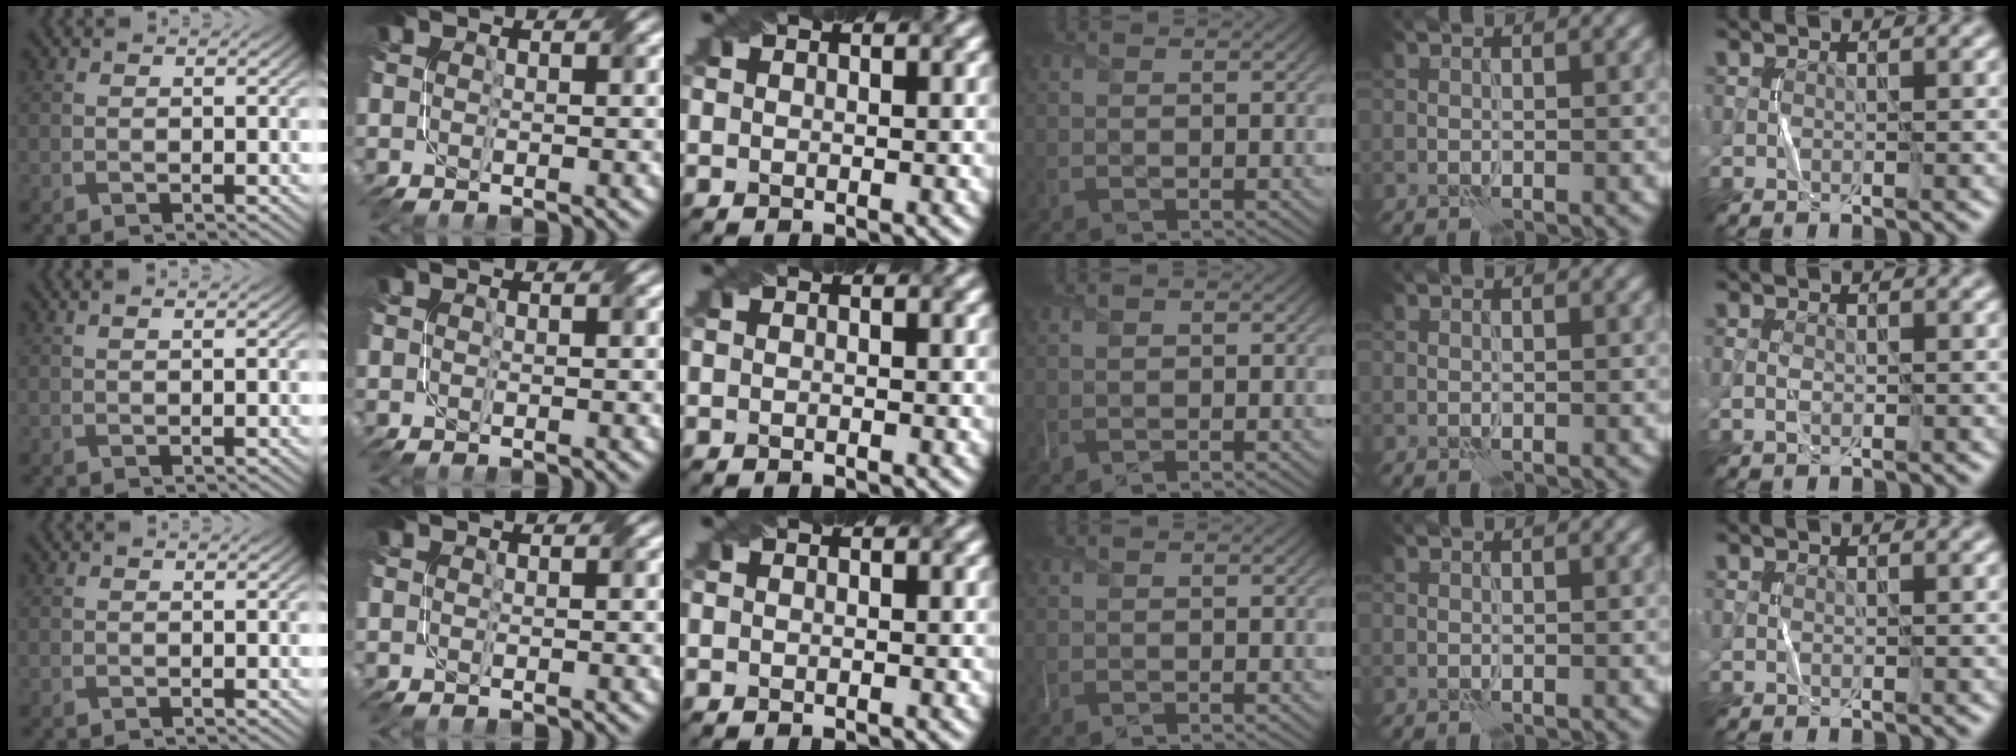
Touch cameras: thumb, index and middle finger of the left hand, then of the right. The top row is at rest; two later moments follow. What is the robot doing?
{"motion": "fold", "object": "netting"}